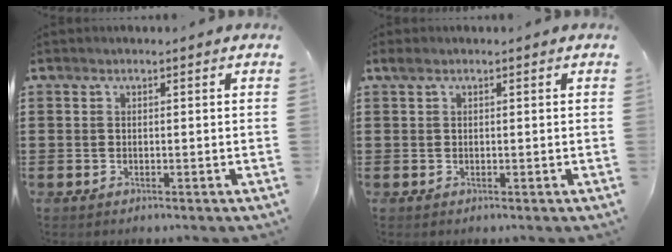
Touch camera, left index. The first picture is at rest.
{"total": 0.7, "force": [0.2, 0.3, 0.6], "torque": [-0.011, 0.002, 0.003]}